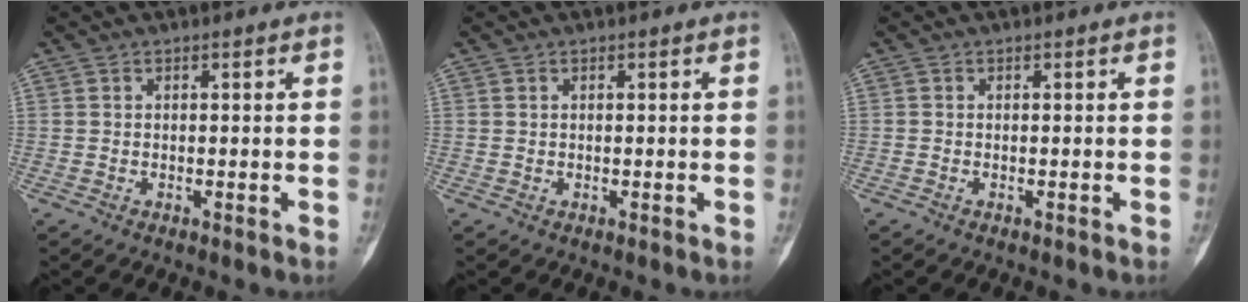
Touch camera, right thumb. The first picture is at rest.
{"total": 0.0}
{"total": 0.0}